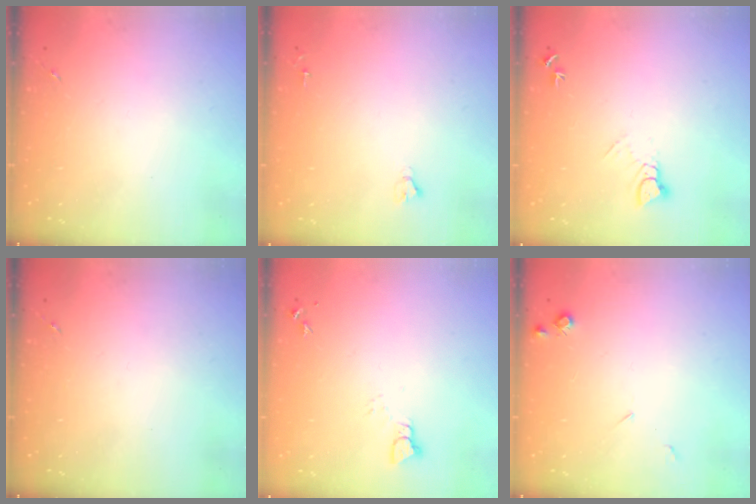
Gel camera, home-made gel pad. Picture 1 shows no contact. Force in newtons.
{"total": 1.8, "press": 1.8, "slide": 0.1}
{"total": 4.1, "press": 4.1, "slide": 0.3}
{"total": 0.0}
{"total": 2.5, "press": 2.5, "slide": 0.1}
{"total": 5.6, "press": 5.6, "slide": 0.8}